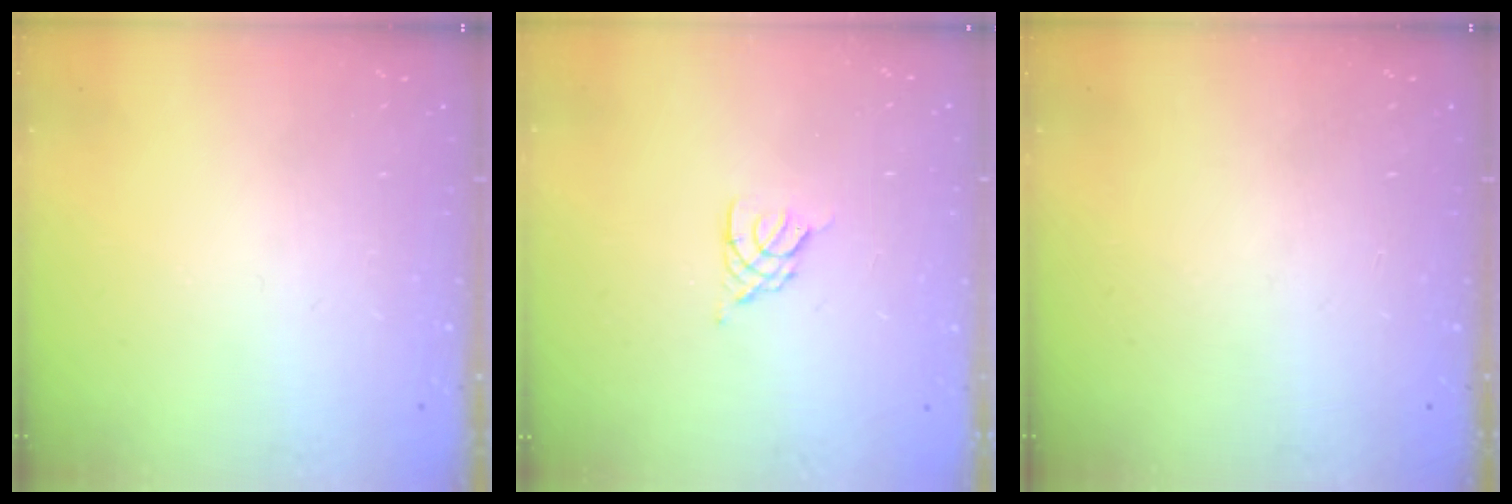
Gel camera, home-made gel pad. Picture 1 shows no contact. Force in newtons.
{"total": 2.3, "press": 2.3, "slide": 0.5}
{"total": 0.0}